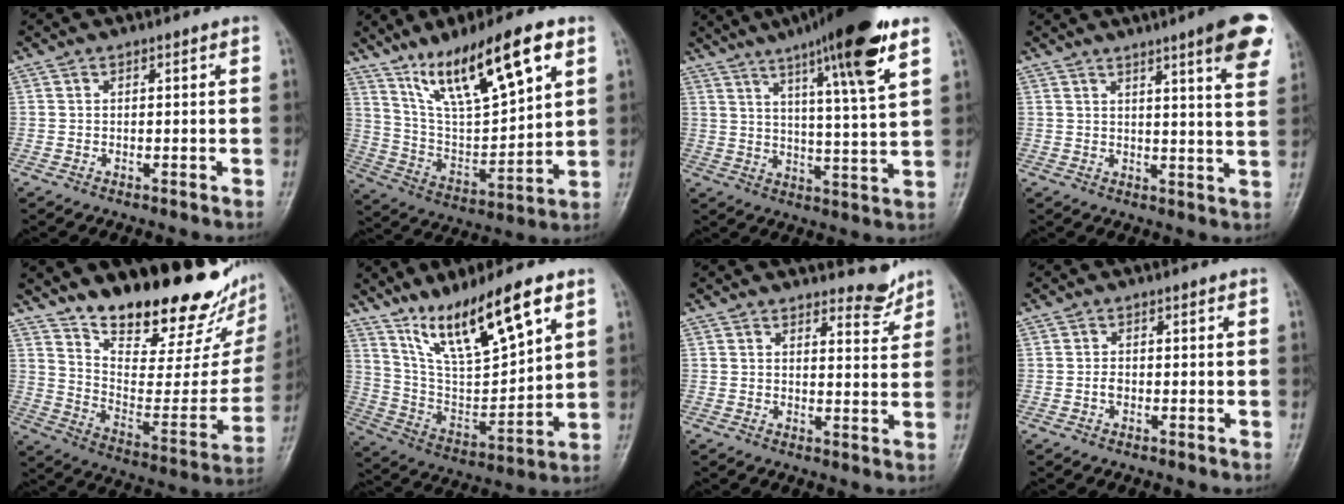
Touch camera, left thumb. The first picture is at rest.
{"total": 19.4, "force": [10.9, 5.5, 15.0], "torque": [-0.232, -0.035, 0.208]}
{"total": 17.8, "force": [10.3, 1.6, 14.4], "torque": [-0.215, -0.036, 0.156]}
{"total": 12.0, "force": [6.8, 1.3, 9.8], "torque": [-0.111, -0.030, 0.079]}
{"total": 26.6, "force": [20.3, 9.0, 14.7], "torque": [-0.184, -0.117, 0.301]}
{"total": 17.5, "force": [10.9, 4.3, 12.9], "torque": [-0.210, -0.046, 0.216]}
{"total": 3.9, "force": [3.6, 1.3, 0.7], "torque": [0.007, -0.035, 0.049]}
{"total": 1.4, "force": [-0.4, 1.0, 1.0], "torque": [-0.014, 0.007, -0.009]}